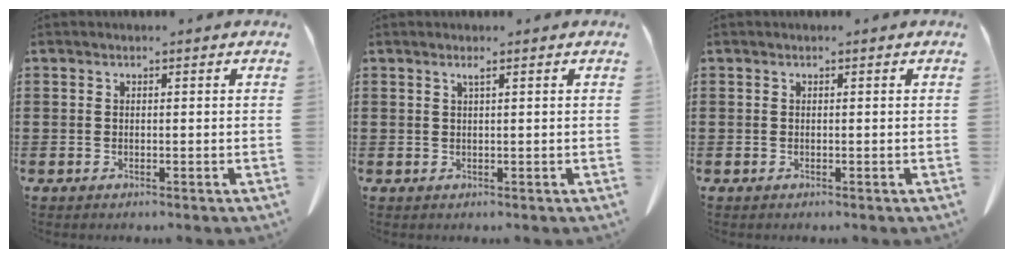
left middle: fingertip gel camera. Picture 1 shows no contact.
{"total": 1.0, "force": [0.5, -0.1, 0.8], "torque": [-0.016, -0.003, 0.011]}
{"total": 0.0}